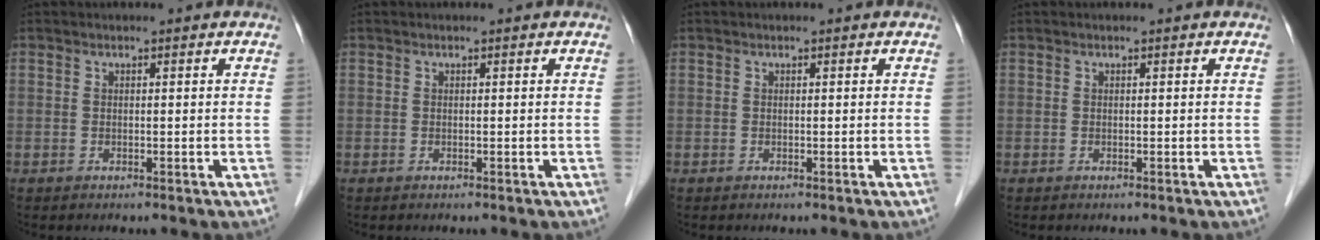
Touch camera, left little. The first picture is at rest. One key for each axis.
{"total": 0.0}
{"total": 0.0}
{"total": 0.0}